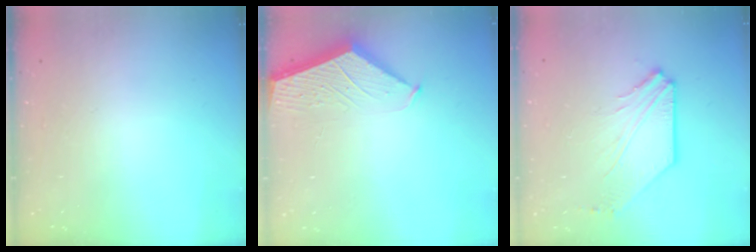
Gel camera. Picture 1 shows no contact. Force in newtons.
{"total": 1.9, "press": 1.9, "slide": 0.2}
{"total": 6.8, "press": 6.8, "slide": 0.8}